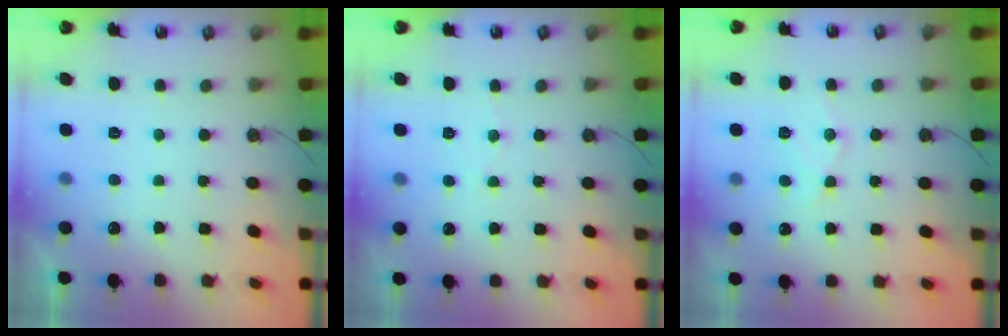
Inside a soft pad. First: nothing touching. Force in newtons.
{"total": 4.9, "press": 4.9, "slide": 0.5}
{"total": 10.2, "press": 10.2, "slide": 0.8}